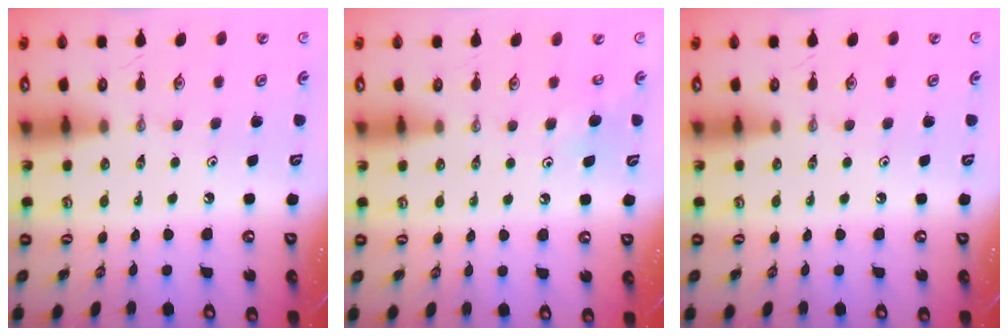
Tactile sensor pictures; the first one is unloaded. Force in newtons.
{"total": 5.1, "press": 5.1, "slide": 0.5}
{"total": 0.0}